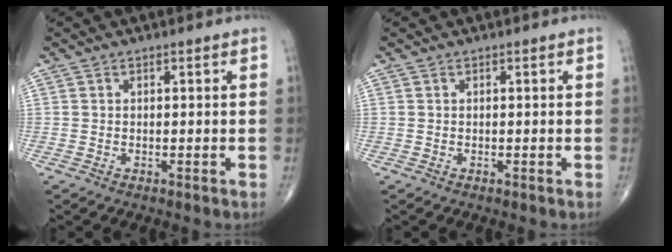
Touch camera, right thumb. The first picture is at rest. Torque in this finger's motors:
{"motor_torque": [0.00, 0.00, 0.02, 0.02, 0.00]}